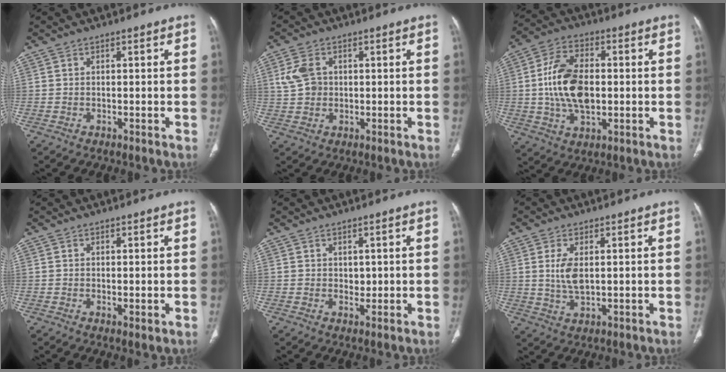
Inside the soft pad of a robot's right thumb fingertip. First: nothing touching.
{"total": 5.3, "force": [1.1, 4.0, 3.3], "torque": [-0.061, 0.004, 0.023]}
{"total": 13.7, "force": [0.1, 8.0, 11.1], "torque": [-0.202, 0.009, 0.004]}
{"total": 1.1, "force": [-0.1, 0.4, 1.1], "torque": [-0.023, -0.007, 0.000]}
{"total": 1.4, "force": [0.5, 1.0, 0.8], "torque": [-0.005, -0.004, 0.011]}
{"total": 5.2, "force": [1.0, 2.4, 4.5], "torque": [-0.098, -0.010, 0.024]}